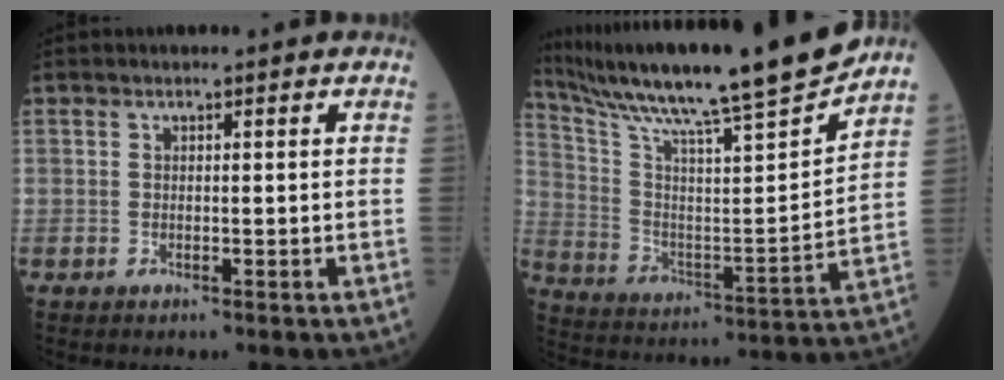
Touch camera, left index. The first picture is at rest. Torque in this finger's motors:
{"motor_torque": [0.77, -0.82, 0.33, 0.16]}